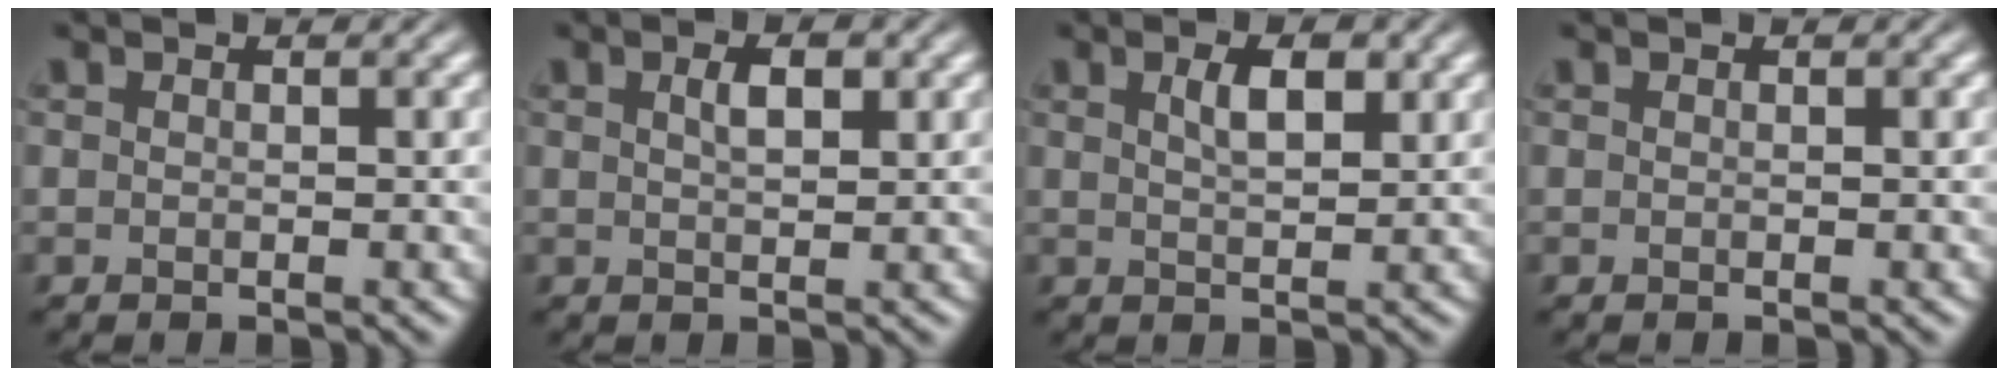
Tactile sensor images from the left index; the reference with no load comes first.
{"total": 2.0, "force": [0.9, 0.7, 1.7], "torque": [-0.028, 0.003, 0.015]}
{"total": 2.7, "force": [1.2, 0.9, 2.2], "torque": [-0.037, 0.003, 0.022]}
{"total": 0.0}